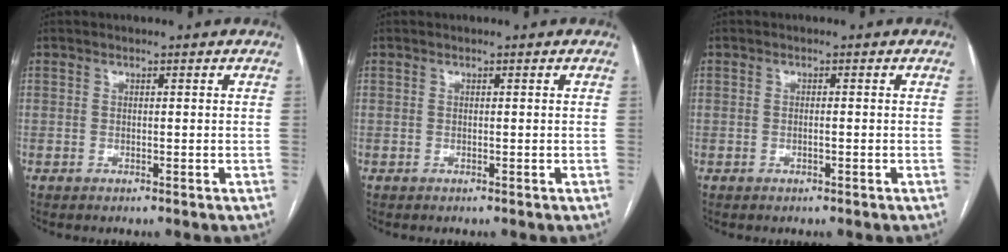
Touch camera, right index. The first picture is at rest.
{"total": 0.0}
{"total": 0.7, "force": [-0.2, 0.1, 0.7], "torque": [-0.014, 0.000, -0.001]}